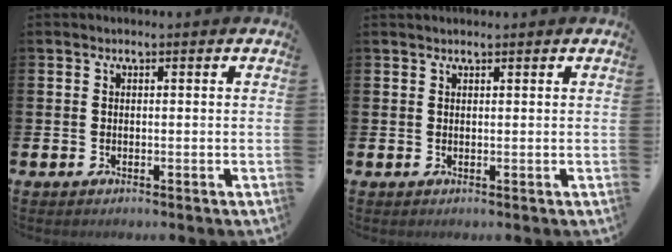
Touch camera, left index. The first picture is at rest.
{"total": 0.7, "force": [0.7, 0.1, 0.1], "torque": [0.002, -0.001, 0.011]}